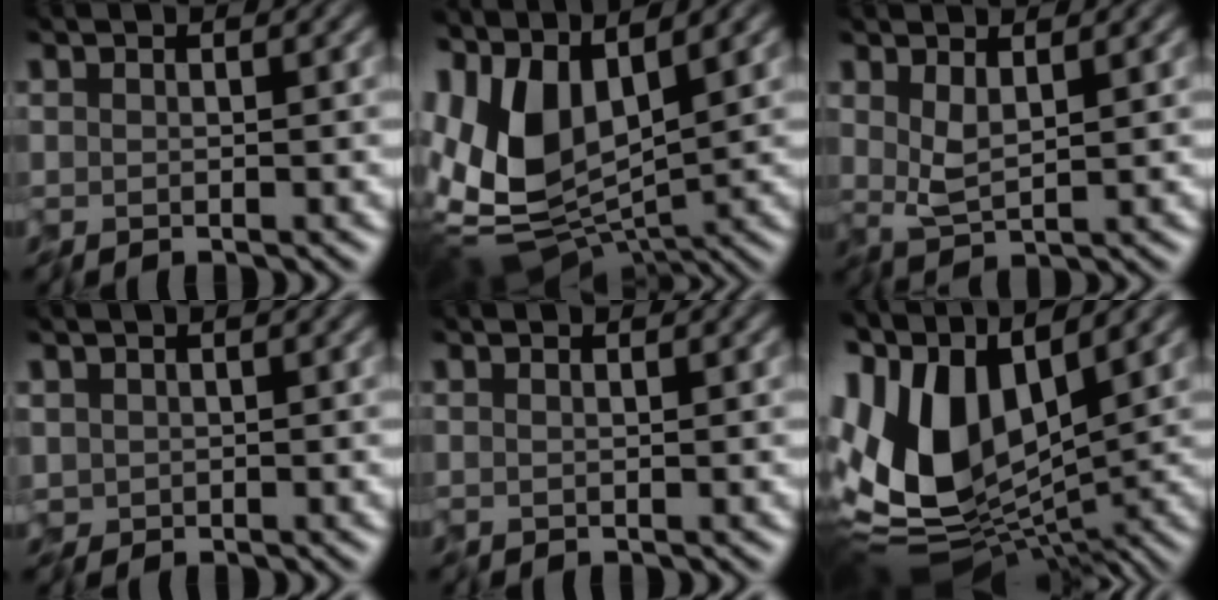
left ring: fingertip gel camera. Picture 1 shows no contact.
{"total": 11.4, "force": [2.0, 6.4, 9.2], "torque": [-0.192, -0.010, 0.032]}
{"total": 2.6, "force": [0.8, 0.7, 2.3], "torque": [-0.052, -0.005, 0.015]}
{"total": 1.7, "force": [-0.1, 1.4, 0.9], "torque": [-0.024, -0.001, -0.005]}
{"total": 0.0}
{"total": 12.3, "force": [1.4, 6.6, 10.3], "torque": [-0.199, -0.003, 0.013]}